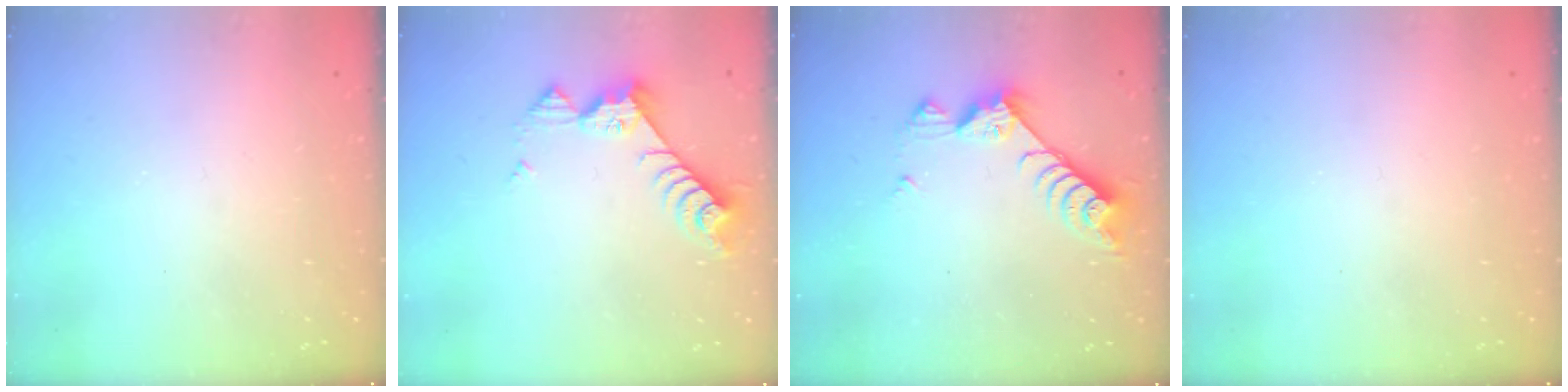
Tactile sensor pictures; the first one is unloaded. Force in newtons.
{"total": 8.6, "press": 8.5, "slide": 0.8}
{"total": 7.6, "press": 7.6, "slide": 0.6}
{"total": 0.0}